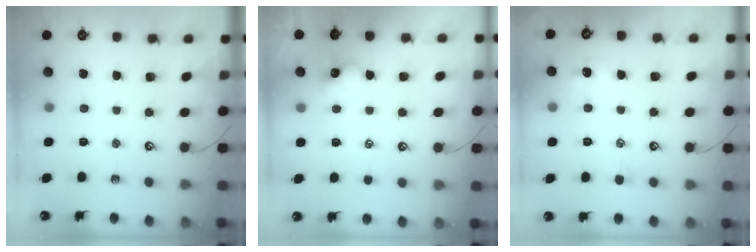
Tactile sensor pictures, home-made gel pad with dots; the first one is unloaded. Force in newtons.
{"total": 2.1, "press": 2.1, "slide": 0.2}
{"total": 0.9, "press": 0.7, "slide": 0.6}